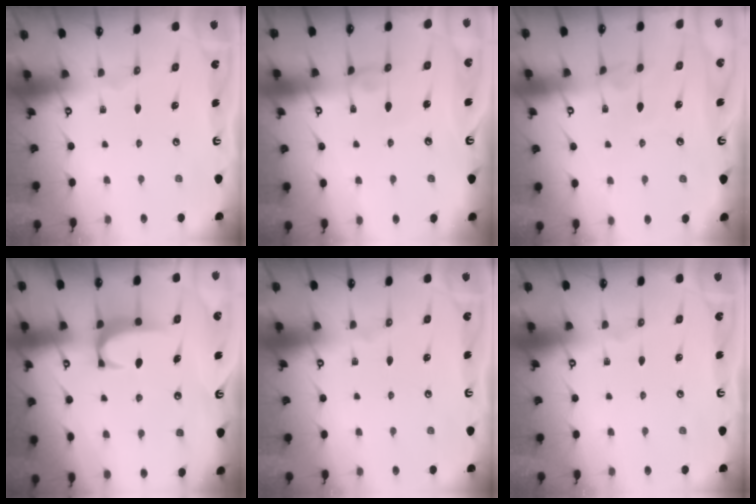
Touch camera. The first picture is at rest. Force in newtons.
{"total": 2.9, "press": 2.9, "slide": 0.1}
{"total": 2.2, "press": 2.2, "slide": 0.4}
{"total": 2.0, "press": 1.9, "slide": 0.5}
{"total": 0.0}
{"total": 0.0}